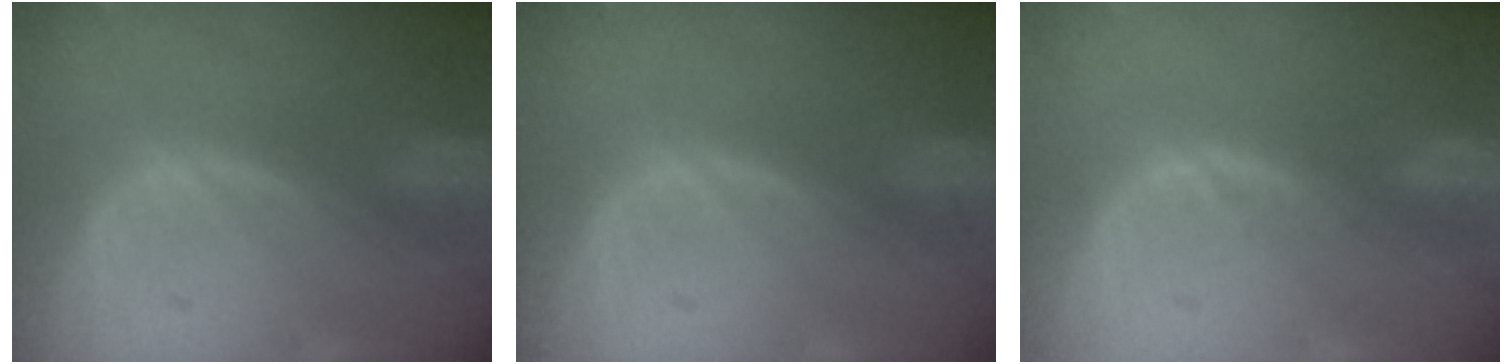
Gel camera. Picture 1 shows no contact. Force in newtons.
{"total": 0.0}
{"total": 1.3, "press": 1.3, "slide": 0.2}